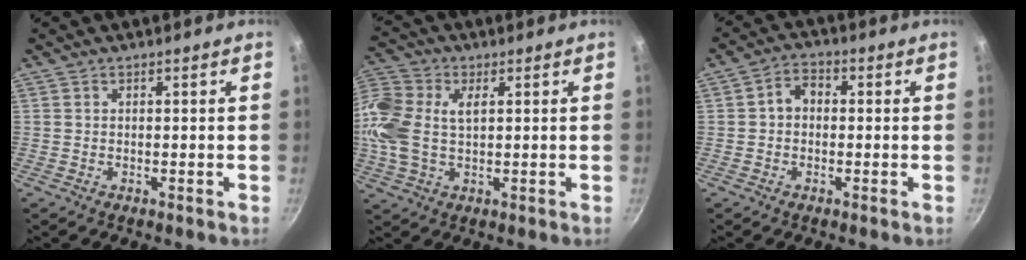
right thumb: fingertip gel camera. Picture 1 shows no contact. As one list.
[{"total": 15.6, "force": [2.4, 10.3, 11.5], "torque": [-0.260, 0.021, 0.036]}, {"total": 4.5, "force": [0.1, 3.5, 2.9], "torque": [-0.033, 0.012, -0.007]}]